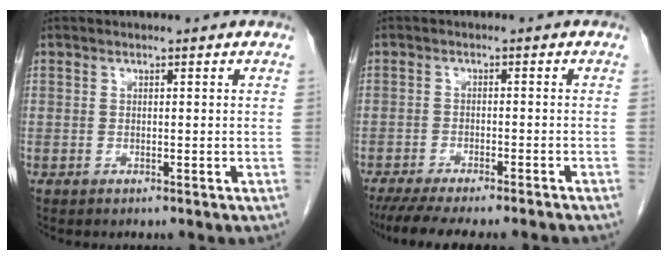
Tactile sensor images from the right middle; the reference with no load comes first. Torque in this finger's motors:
{"motor_torque": [0.73, -0.52, 0.19, 0.11]}